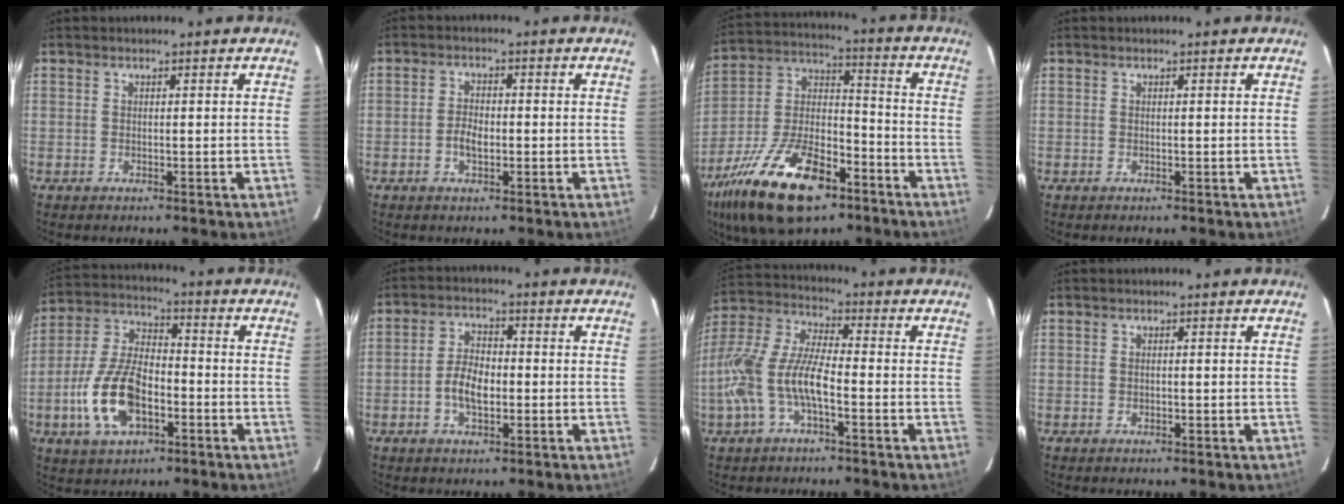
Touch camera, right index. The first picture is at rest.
{"total": 3.4, "force": [-1.0, 1.9, 2.6], "torque": [-0.051, 0.002, -0.018]}
{"total": 23.3, "force": [-13.8, 10.4, 15.6], "torque": [-0.320, -0.012, -0.240]}
{"total": 0.0}
{"total": 14.6, "force": [-4.9, 7.6, 11.4], "torque": [-0.244, 0.008, -0.086]}
{"total": 6.3, "force": [-1.5, 3.5, 5.0], "torque": [-0.099, 0.008, -0.027]}
{"total": 13.8, "force": [-4.2, 5.0, 12.2], "torque": [-0.262, 0.003, -0.085]}
{"total": 0.5, "force": [-0.1, 0.4, 0.3], "torque": [-0.004, 0.000, -0.002]}